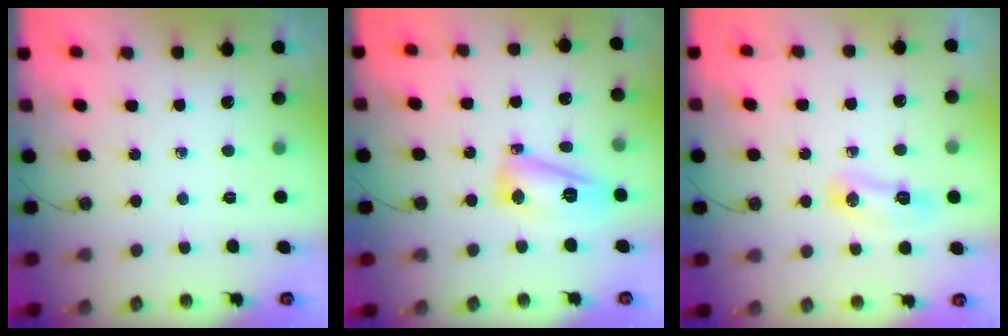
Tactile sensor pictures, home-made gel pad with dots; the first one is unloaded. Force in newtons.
{"total": 12.2, "press": 12.1, "slide": 1.1}
{"total": 23.1, "press": 9.5, "slide": 21.1}